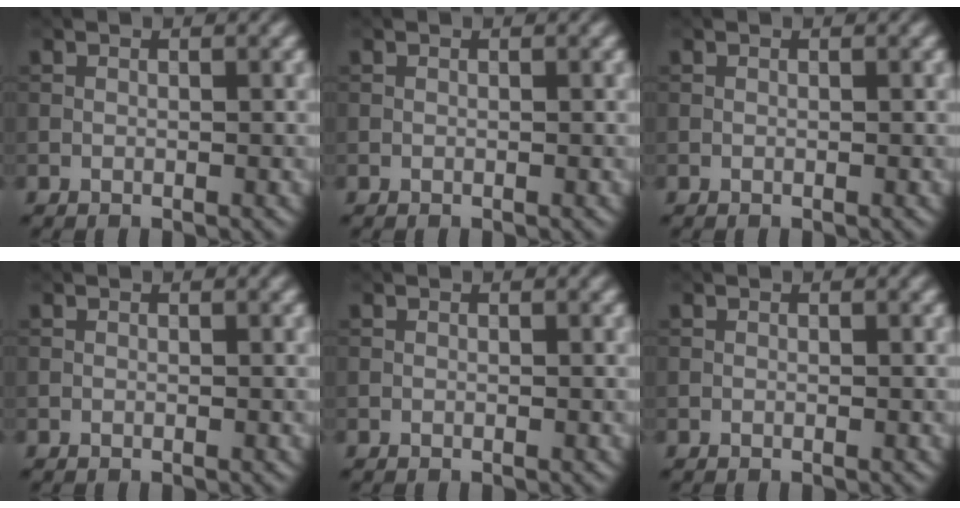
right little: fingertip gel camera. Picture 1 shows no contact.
{"total": 0.0}
{"total": 0.0}
{"total": 0.0}
{"total": 0.0}
{"total": 0.0}